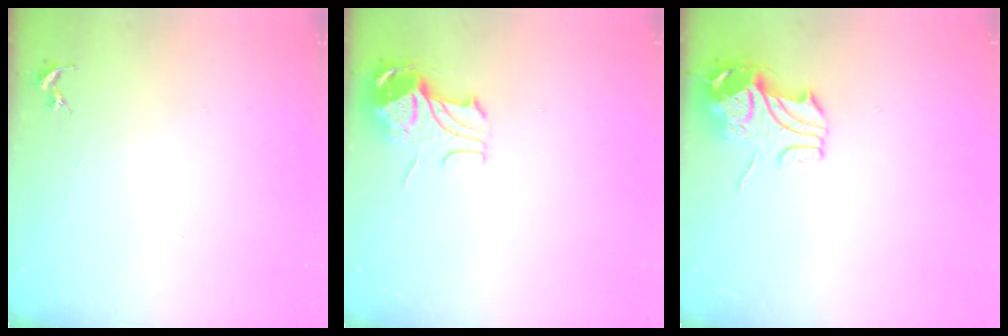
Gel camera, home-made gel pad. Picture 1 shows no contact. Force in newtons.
{"total": 9.5, "press": 9.4, "slide": 1.3}
{"total": 9.7, "press": 9.7, "slide": 1.0}